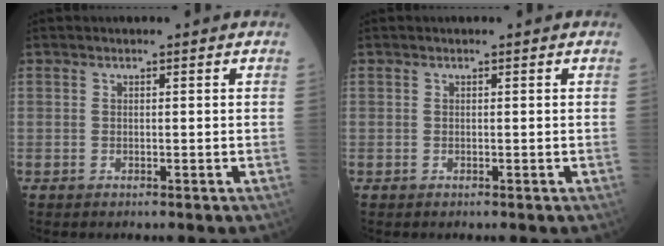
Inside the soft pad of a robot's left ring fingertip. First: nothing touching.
{"total": 0.0}